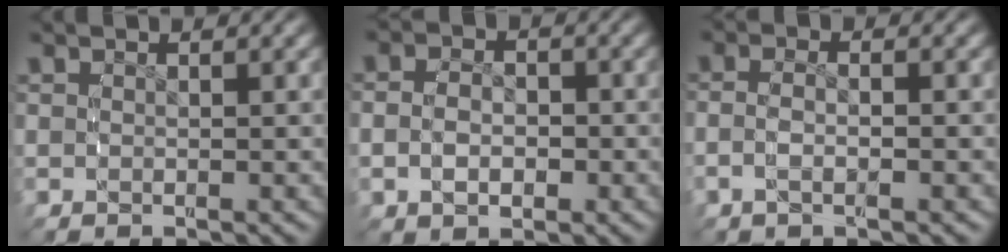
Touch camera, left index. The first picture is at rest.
{"total": 3.8, "force": [-0.7, 2.9, 2.4], "torque": [-0.048, 0.002, -0.016]}
{"total": 2.7, "force": [-0.7, 1.2, 2.3], "torque": [-0.058, 0.001, -0.014]}